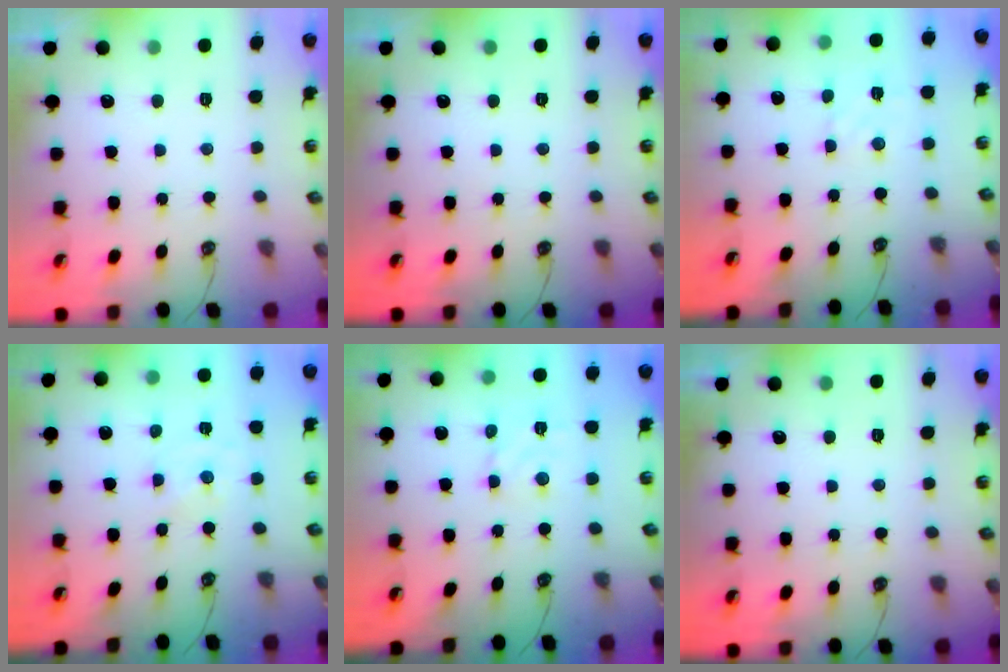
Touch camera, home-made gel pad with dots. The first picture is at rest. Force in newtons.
{"total": 0.0}
{"total": 2.9, "press": 2.9, "slide": 0.5}
{"total": 0.0}
{"total": 2.8, "press": 2.7, "slide": 0.4}
{"total": 0.0}